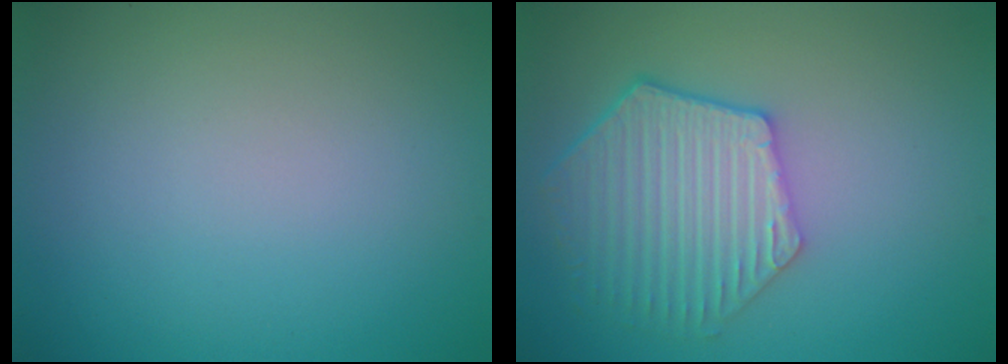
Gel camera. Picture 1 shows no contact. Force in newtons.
{"total": 6.0, "press": 5.2, "slide": 3.0}